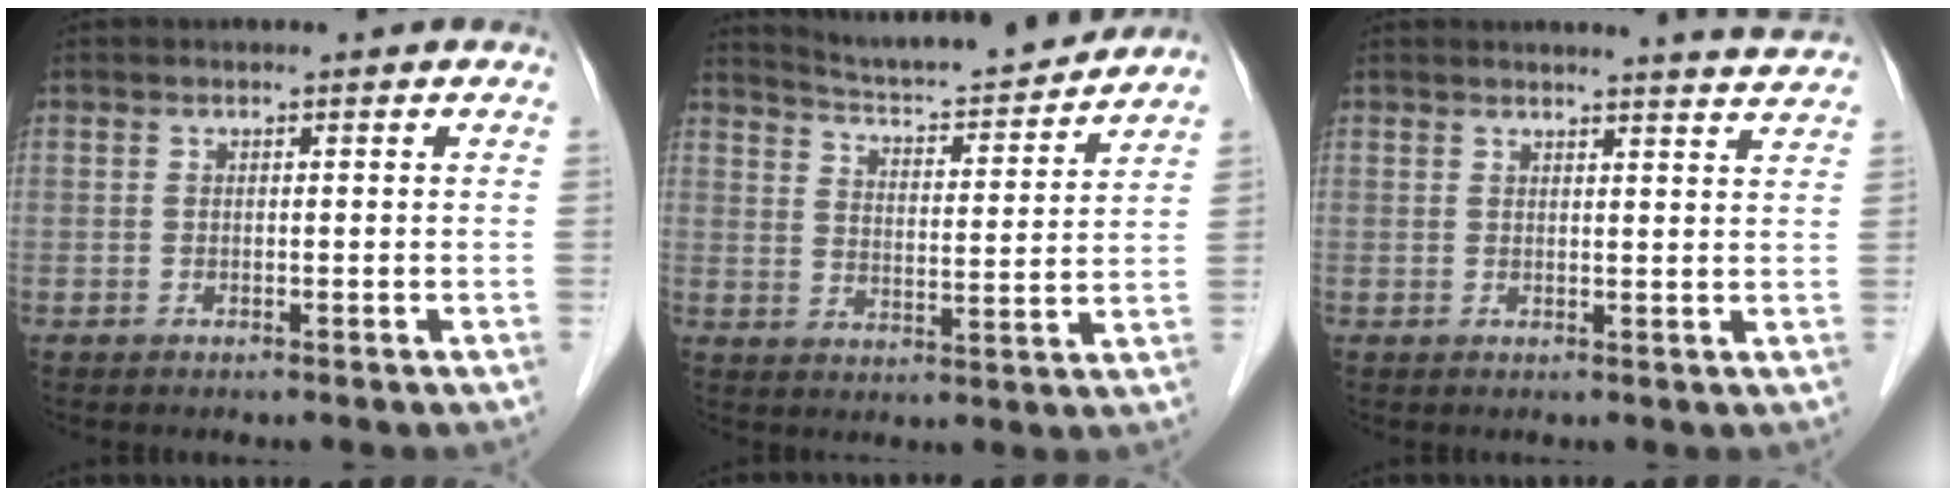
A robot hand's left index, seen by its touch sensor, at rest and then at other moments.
{"total": 14.1, "force": [13.4, 0.2, 4.4], "torque": [-0.076, -0.001, 0.198]}
{"total": 5.2, "force": [5.1, -0.7, 1.1], "torque": [-0.020, -0.012, 0.045]}